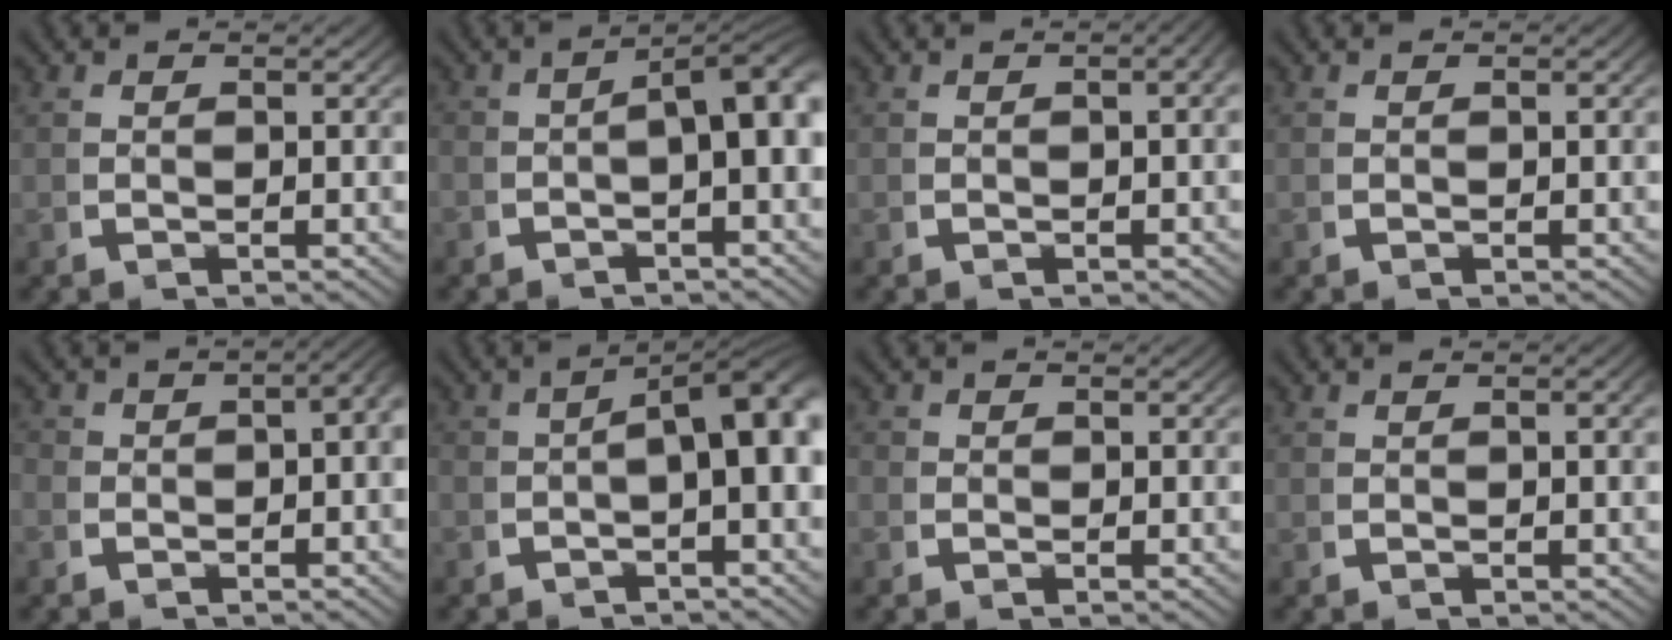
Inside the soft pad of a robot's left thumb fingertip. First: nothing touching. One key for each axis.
{"total": 5.9, "fx": -0.7, "fy": 2.8, "fz": 5.2, "tx": -0.060, "ty": -0.004, "tz": -0.014}
{"total": 1.9, "fx": -0.1, "fy": 0.7, "fz": 1.8, "tx": -0.019, "ty": 0.008, "tz": -0.005}
{"total": 0.0}
{"total": 4.0, "fx": -0.7, "fy": 2.7, "fz": 2.9, "tx": -0.031, "ty": 0.004, "tz": -0.021}
{"total": 6.6, "fx": -1.0, "fy": 3.2, "fz": 5.7, "tx": -0.071, "ty": -0.008, "tz": -0.016}
{"total": 0.9, "fx": -0.2, "fy": 0.9, "fz": 0.1, "tx": -0.002, "ty": -0.005, "tz": -0.009}
{"total": 0.6, "fx": -0.1, "fy": 0.2, "fz": 0.6, "tx": -0.010, "ty": 0.001, "tz": -0.001}